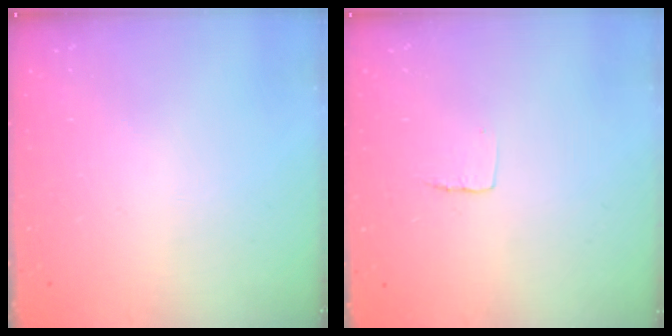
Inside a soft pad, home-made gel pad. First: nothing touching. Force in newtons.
{"total": 4.0, "press": 4.0, "slide": 0.2}